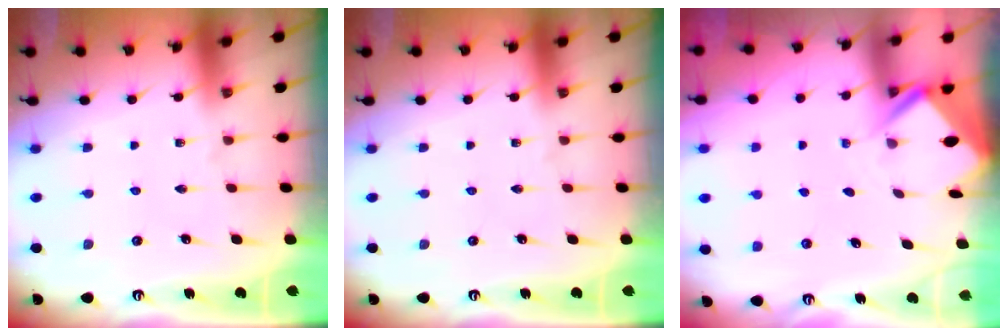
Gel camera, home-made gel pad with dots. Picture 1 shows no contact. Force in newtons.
{"total": 0.0}
{"total": 2.4, "press": 2.4, "slide": 0.1}